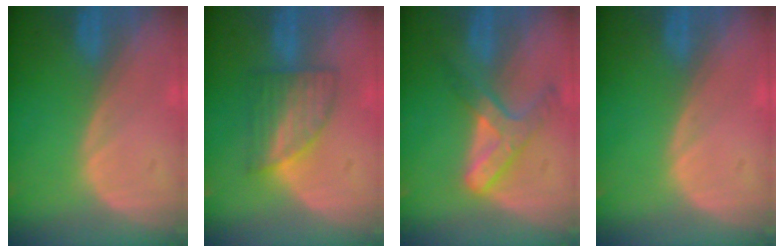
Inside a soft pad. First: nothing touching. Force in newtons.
{"total": 5.9, "press": 5.9, "slide": 0.4}
{"total": 6.8, "press": 5.9, "slide": 3.4}
{"total": 0.0}